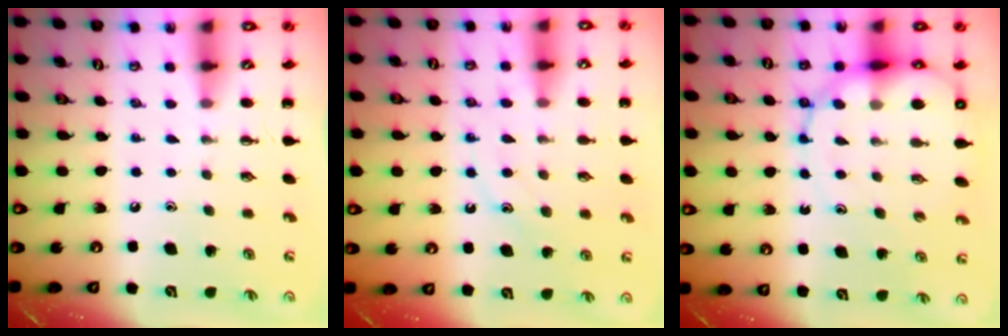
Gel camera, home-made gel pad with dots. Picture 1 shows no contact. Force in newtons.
{"total": 11.9, "press": 11.9, "slide": 0.8}
{"total": 13.8, "press": 13.3, "slide": 3.9}